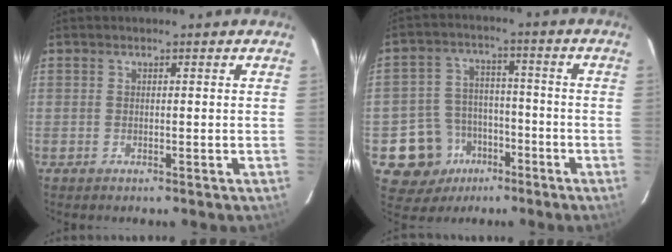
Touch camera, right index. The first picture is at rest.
{"total": 11.0, "force": [-5.5, 9.3, 2.3], "torque": [-0.073, 0.033, -0.071]}